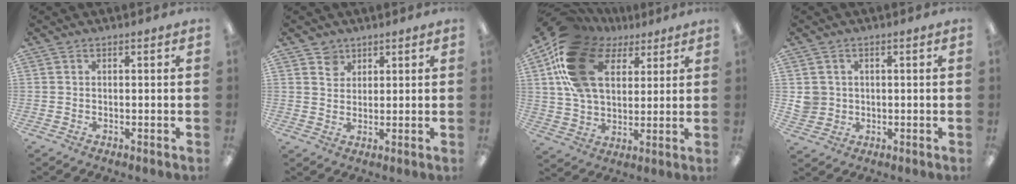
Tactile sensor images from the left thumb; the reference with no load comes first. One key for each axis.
{"total": 3.5, "fx": 2.2, "fy": 2.6, "fz": 0.3, "tx": 0.002, "ty": -0.004, "tz": 0.041}
{"total": 21.9, "fx": 9.1, "fy": 14.5, "fz": 13.6, "tx": -0.278, "ty": -0.027, "tz": 0.167}
{"total": 4.0, "fx": 0.7, "fy": 3.9, "fz": 0.5, "tx": -0.011, "ty": 0.007, "tz": 0.013}